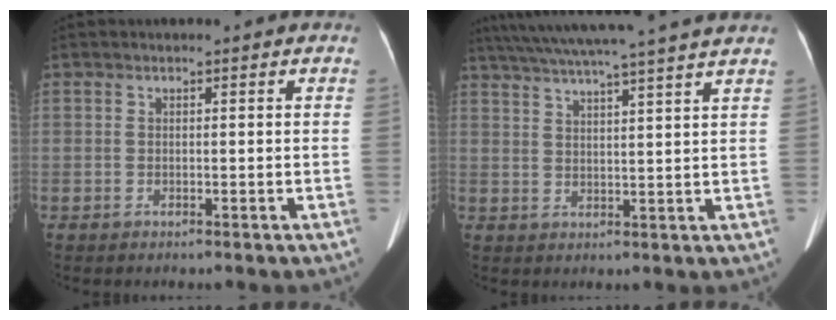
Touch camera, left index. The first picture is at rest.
{"total": 18.1, "force": [15.8, -1.4, 8.7], "torque": [-0.156, 0.001, 0.216]}